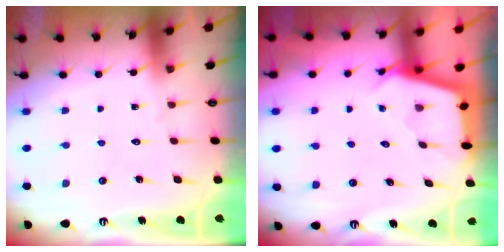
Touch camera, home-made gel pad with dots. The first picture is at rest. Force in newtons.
{"total": 2.6, "press": 2.6, "slide": 0.3}